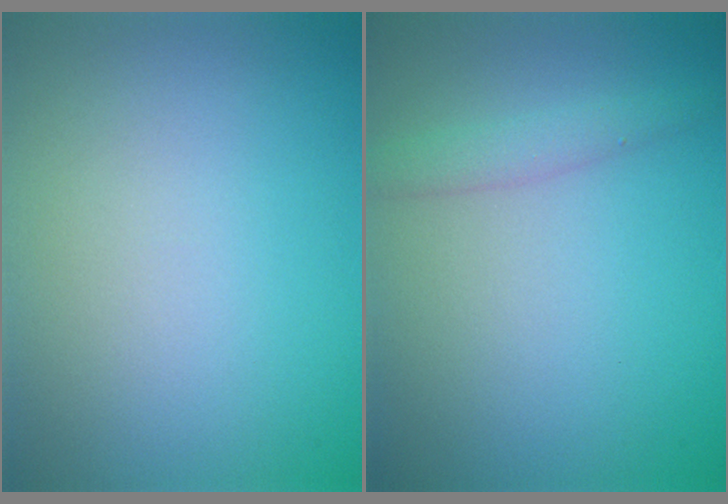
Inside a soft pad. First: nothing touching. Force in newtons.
{"total": 1.7, "press": 1.7, "slide": 0.0}